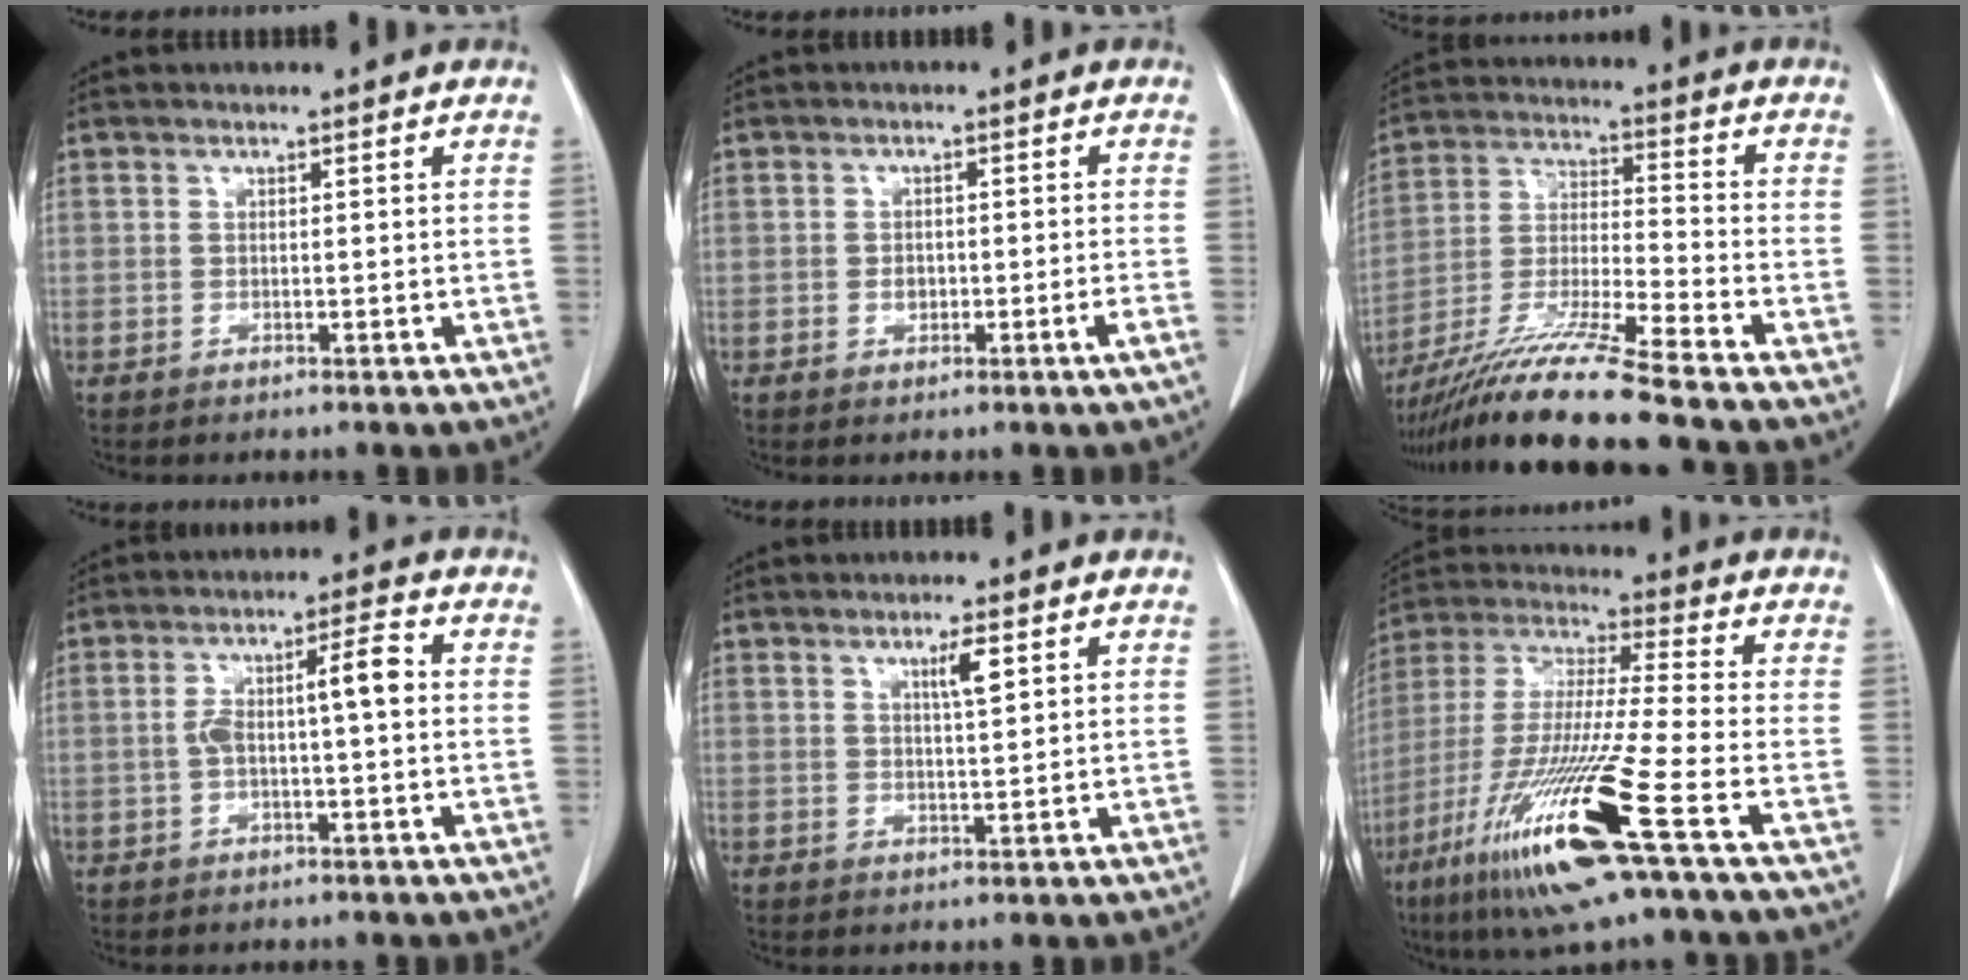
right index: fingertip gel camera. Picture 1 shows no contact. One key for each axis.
{"total": 2.1, "fx": -0.8, "fy": 0.5, "fz": 1.9, "tx": -0.035, "ty": 0.000, "tz": -0.012}
{"total": 16.7, "fx": -13.6, "fy": -1.3, "fz": 9.6, "tx": -0.203, "ty": -0.033, "tz": -0.249}
{"total": 6.2, "fx": 0.0, "fy": 0.9, "fz": 6.2, "tx": -0.112, "ty": 0.024, "tz": 0.001}
{"total": 3.0, "fx": 1.4, "fy": 0.1, "fz": 2.6, "tx": -0.047, "ty": -0.003, "tz": 0.024}
{"total": 19.6, "fx": -9.1, "fy": -0.2, "fz": 17.4, "tx": -0.372, "ty": -0.047, "tz": -0.176}